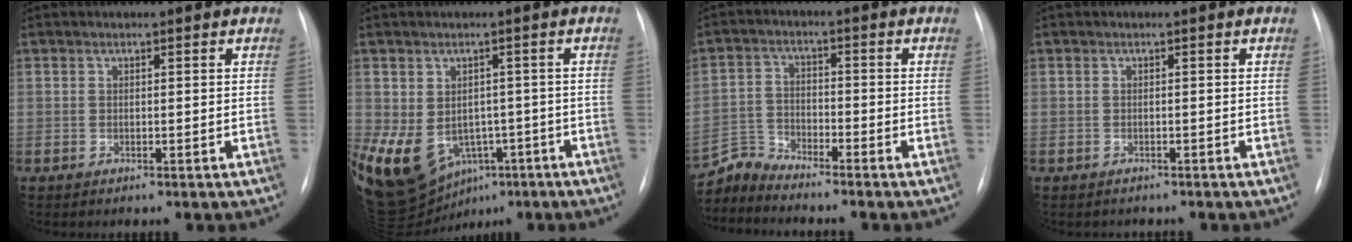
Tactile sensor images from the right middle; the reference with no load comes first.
{"total": 17.7, "force": [-7.3, 12.9, 9.7], "torque": [-0.223, -0.003, -0.089]}
{"total": 4.4, "force": [-4.3, -0.6, -0.9], "torque": [0.011, -0.012, -0.083]}
{"total": 1.0, "force": [-0.9, 0.4, 0.0], "torque": [-0.008, -0.003, -0.010]}